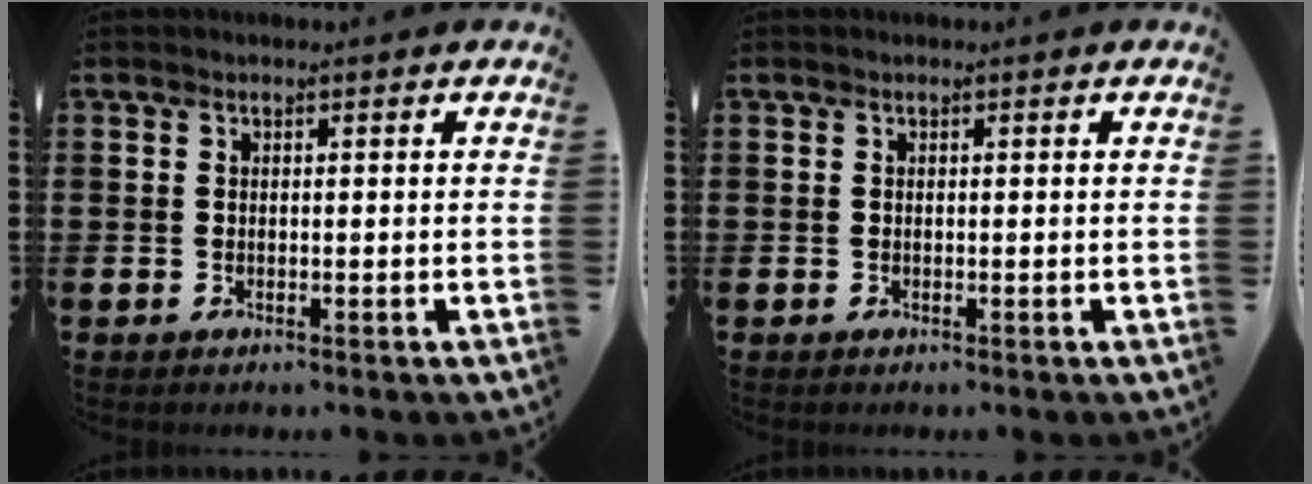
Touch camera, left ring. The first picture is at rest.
{"total": 0.0}